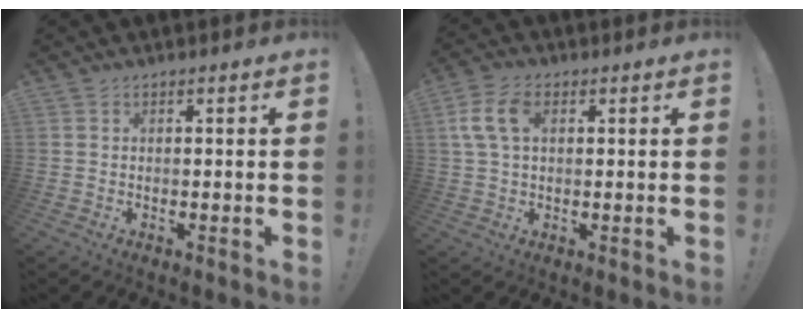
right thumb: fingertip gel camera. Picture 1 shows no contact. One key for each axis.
{"total": 8.6, "fx": 2.4, "fy": 5.3, "fz": 6.4, "tx": -0.126, "ty": 0.009, "tz": 0.046}